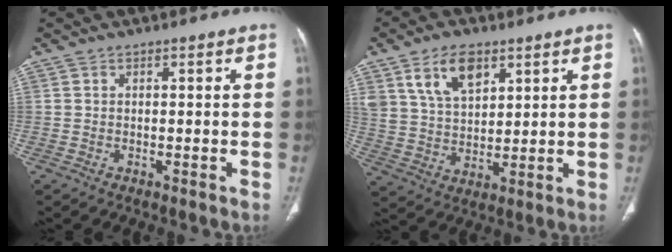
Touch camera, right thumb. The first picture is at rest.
{"total": 10.6, "force": [5.8, 6.0, 6.5], "torque": [-0.103, -0.023, 0.116]}